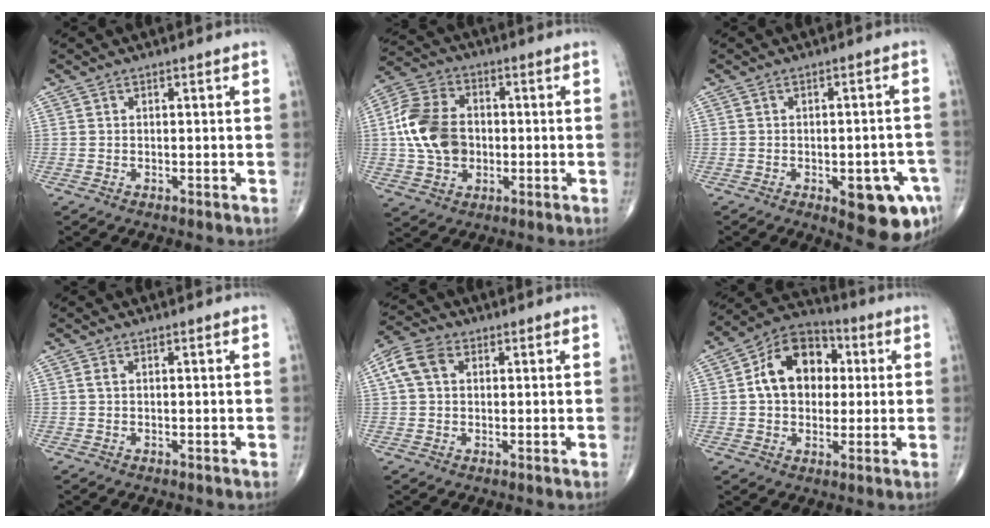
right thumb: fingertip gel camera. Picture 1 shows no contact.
{"total": 13.4, "force": [-0.1, 9.9, 9.0], "torque": [-0.161, 0.019, -0.007]}
{"total": 11.0, "force": [-4.6, 4.2, 9.0], "torque": [-0.084, 0.014, -0.047]}
{"total": 0.8, "force": [0.2, 0.3, 0.7], "torque": [-0.018, 0.002, 0.004]}
{"total": 6.5, "force": [1.8, 4.6, 4.3], "torque": [-0.090, 0.018, 0.031]}
{"total": 14.2, "force": [2.2, 10.3, 9.5], "torque": [-0.118, 0.019, 0.026]}